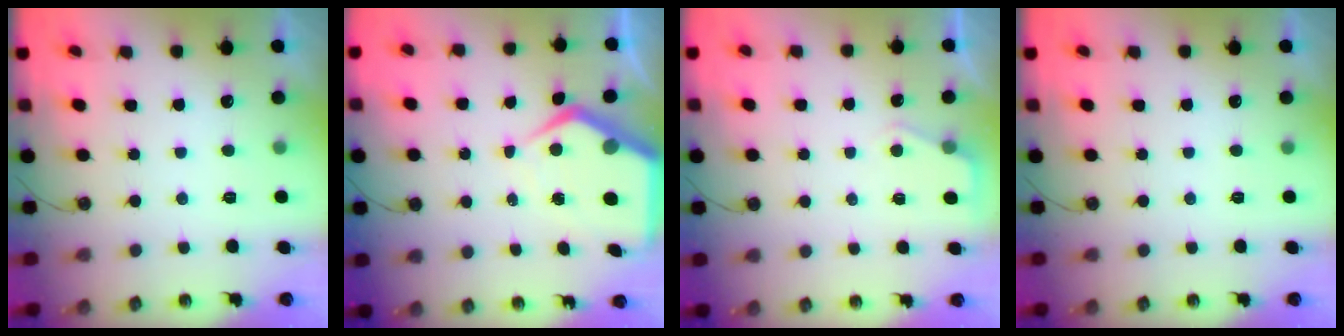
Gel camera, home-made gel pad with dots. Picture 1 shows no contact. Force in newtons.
{"total": 8.7, "press": 8.7, "slide": 1.0}
{"total": 2.7, "press": 2.7, "slide": 0.4}
{"total": 0.0}